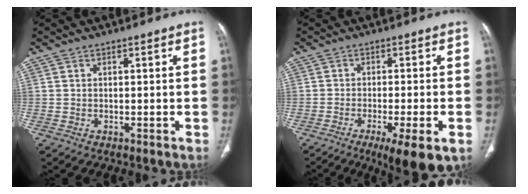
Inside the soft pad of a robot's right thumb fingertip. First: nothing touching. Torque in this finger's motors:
{"motor_torque": [0.45, 0.20, -0.15, 0.07, 0.07]}